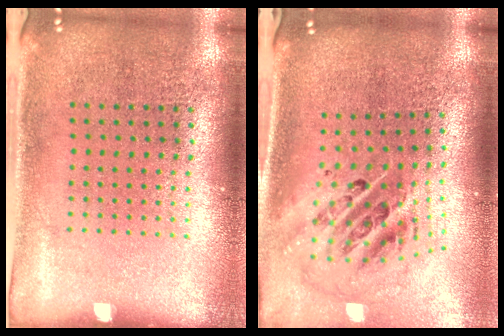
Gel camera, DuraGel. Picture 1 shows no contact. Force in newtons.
{"total": 2.7, "press": 1.8, "slide": 2.0}